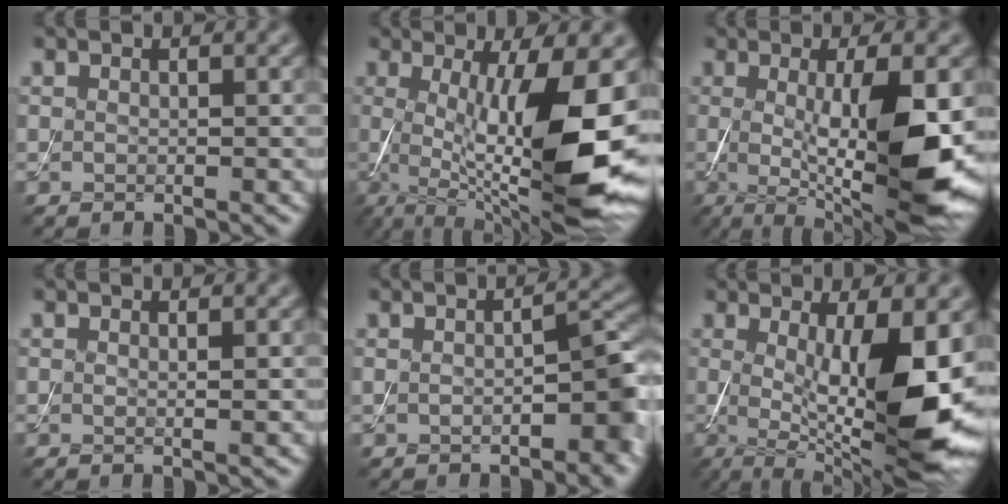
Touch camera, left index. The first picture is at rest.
{"total": 13.9, "force": [-0.4, 3.6, 13.4], "torque": [-0.205, -0.013, -0.001]}
{"total": 12.2, "force": [-0.7, 3.0, 11.8], "torque": [-0.179, -0.019, -0.005]}
{"total": 0.8, "force": [0.1, 0.2, 0.8], "torque": [-0.009, -0.001, 0.000]}
{"total": 3.9, "force": [-1.0, 1.6, 3.4], "torque": [-0.046, 0.011, -0.015]}
{"total": 13.7, "force": [-0.4, 3.8, 13.2], "torque": [-0.196, -0.020, -0.002]}